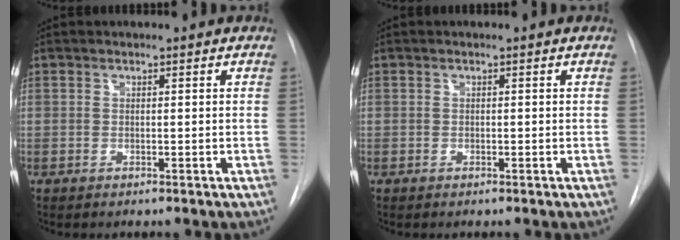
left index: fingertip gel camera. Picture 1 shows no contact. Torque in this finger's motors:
{"motor_torque": [0.02, 0.03, -0.02, -0.01]}